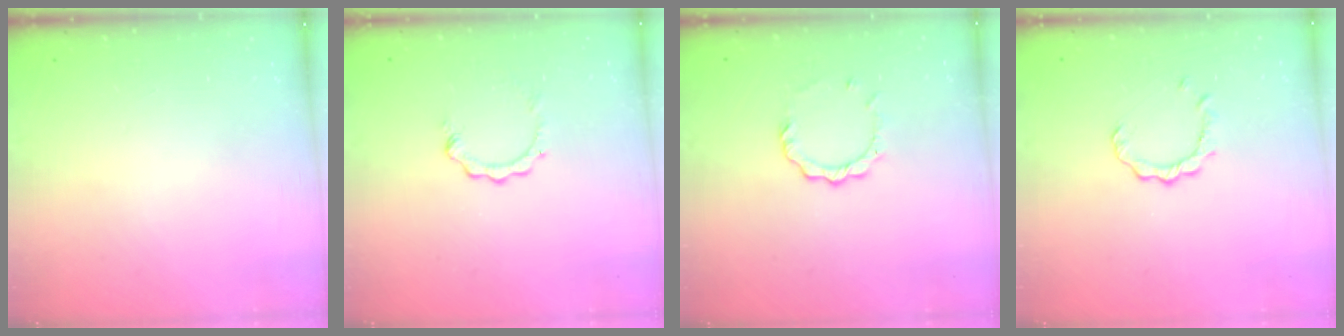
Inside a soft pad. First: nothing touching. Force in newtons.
{"total": 2.8, "press": 2.8, "slide": 0.4}
{"total": 5.5, "press": 5.5, "slide": 0.5}
{"total": 2.4, "press": 2.4, "slide": 0.3}